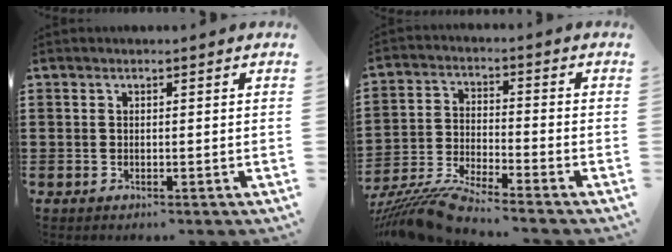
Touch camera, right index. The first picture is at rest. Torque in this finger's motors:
{"motor_torque": [0.81, 0.96, -0.04, -0.05]}